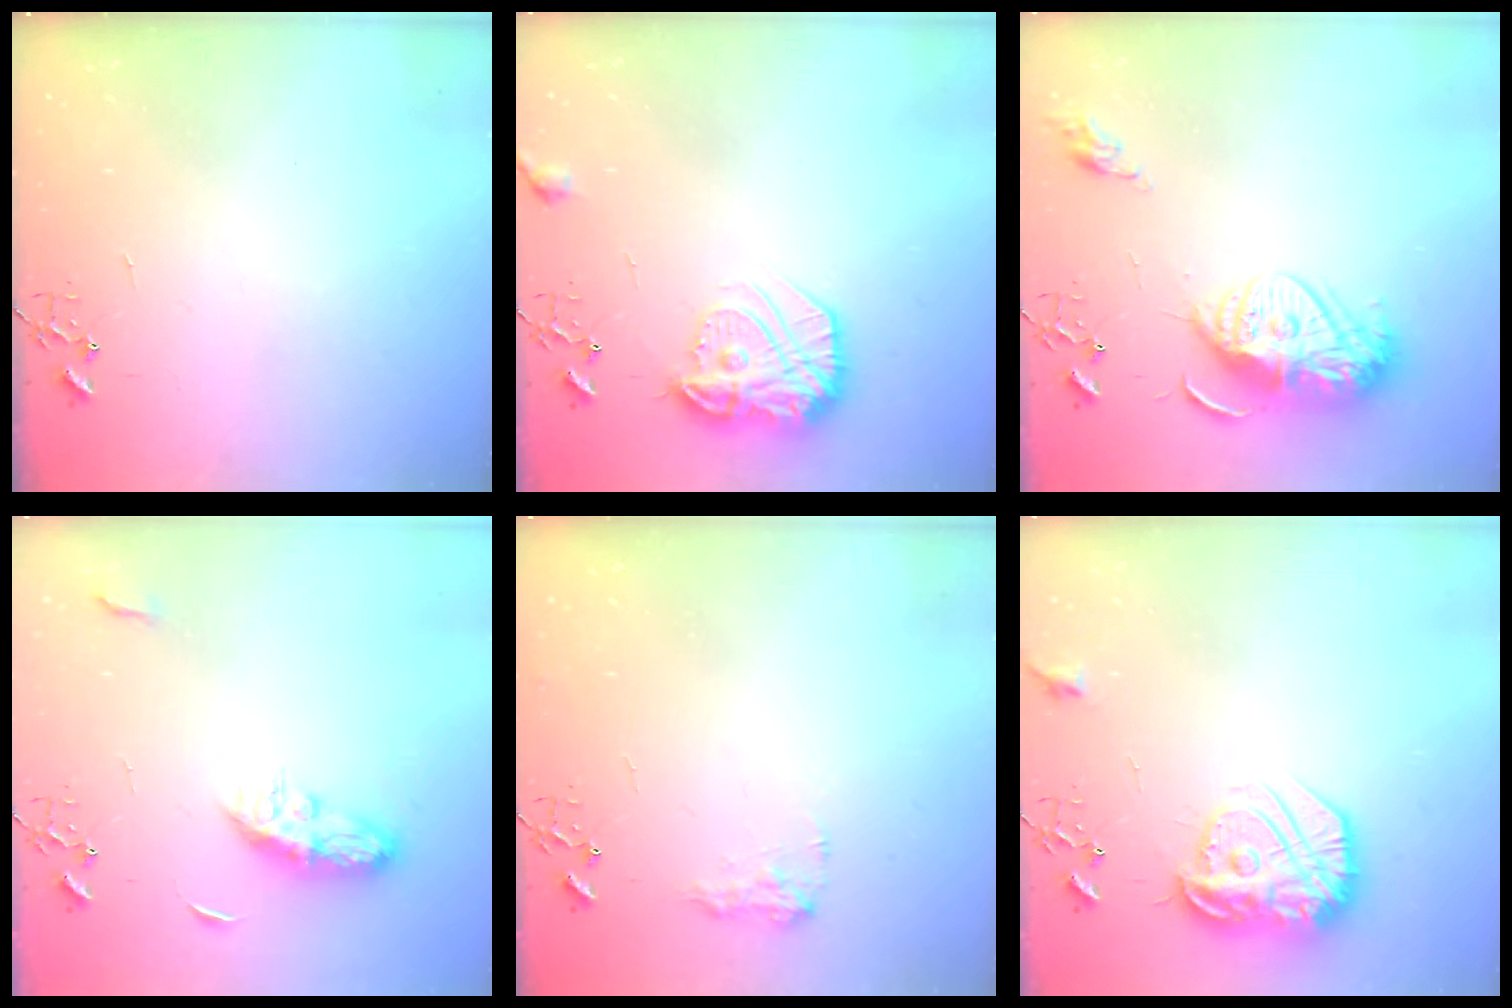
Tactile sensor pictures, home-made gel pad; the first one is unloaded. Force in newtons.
{"total": 16.5, "press": 16.5, "slide": 1.1}
{"total": 15.5, "press": 15.4, "slide": 1.4}
{"total": 8.2, "press": 8.1, "slide": 0.6}
{"total": 7.9, "press": 7.9, "slide": 0.4}
{"total": 17.6, "press": 17.6, "slide": 1.3}